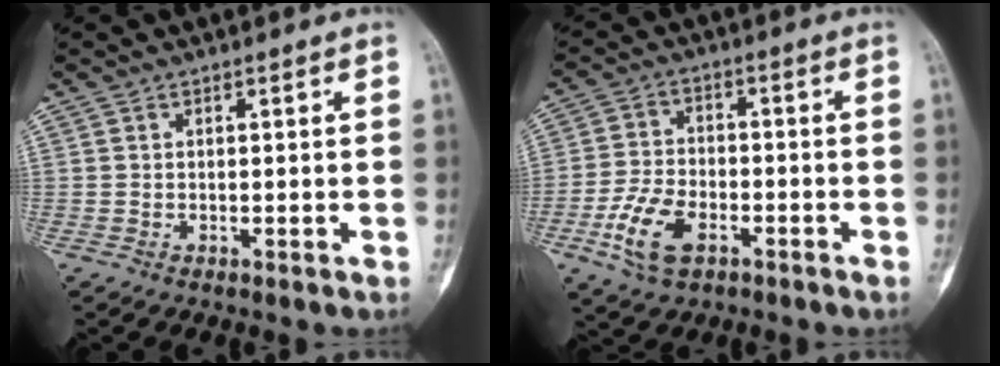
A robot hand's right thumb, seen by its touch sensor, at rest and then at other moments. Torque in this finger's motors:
{"motor_torque": [-0.25, -0.02, 0.18, -0.21, 0.09]}